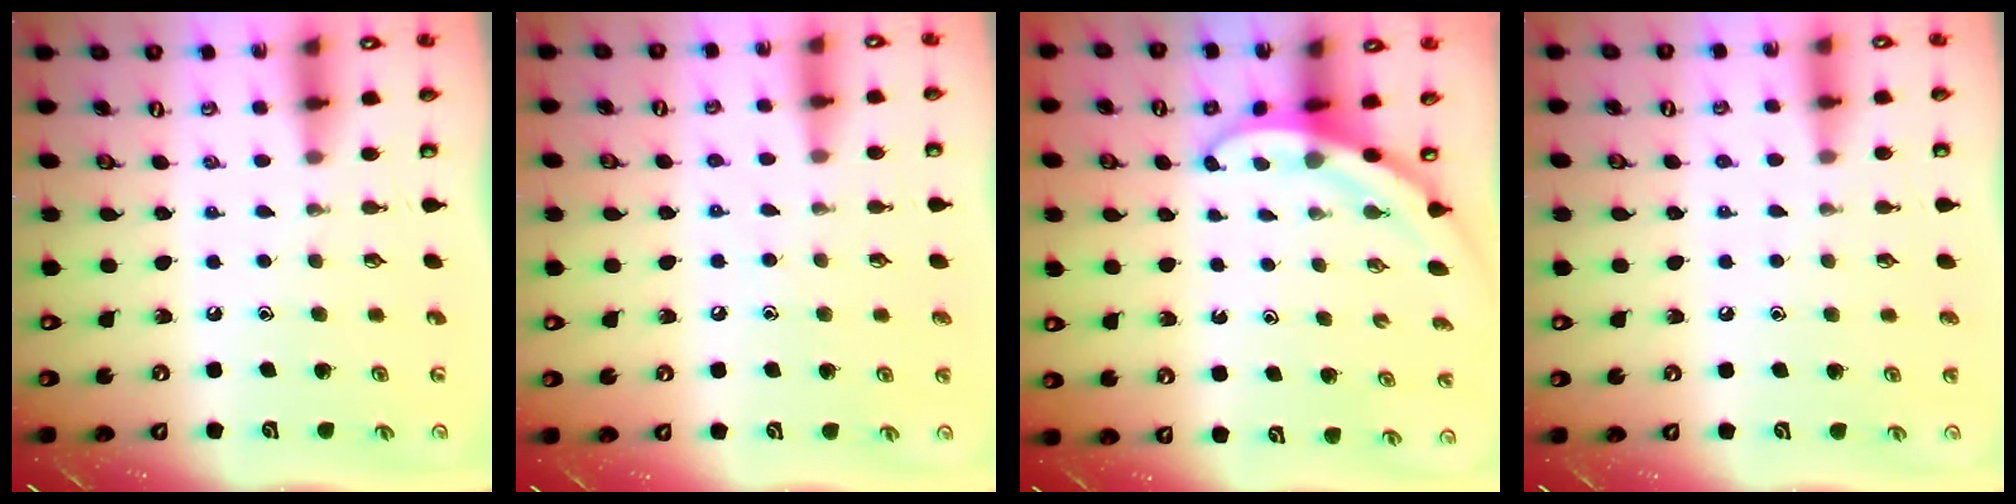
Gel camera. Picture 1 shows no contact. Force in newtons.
{"total": 5.7, "press": 5.6, "slide": 0.6}
{"total": 3.3, "press": 3.3, "slide": 0.2}
{"total": 2.4, "press": 2.4, "slide": 0.2}